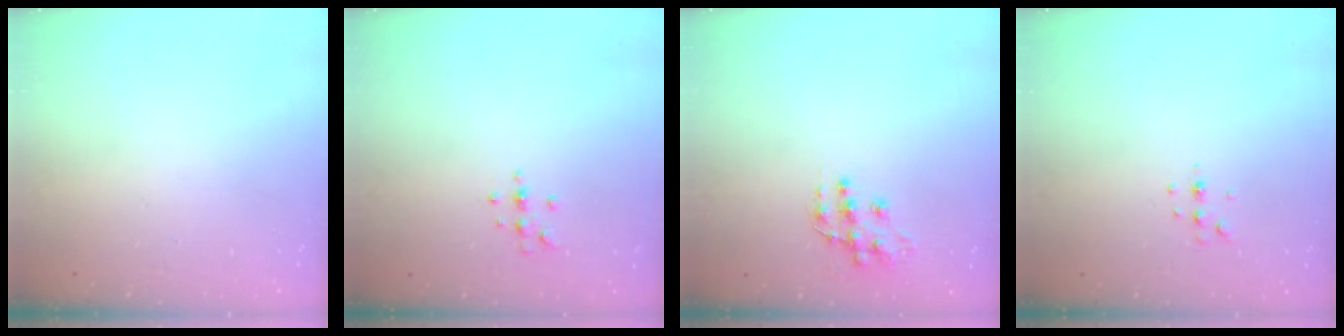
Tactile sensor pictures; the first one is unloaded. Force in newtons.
{"total": 3.7, "press": 3.7, "slide": 0.5}
{"total": 11.6, "press": 11.5, "slide": 0.9}
{"total": 4.4, "press": 4.0, "slide": 1.8}